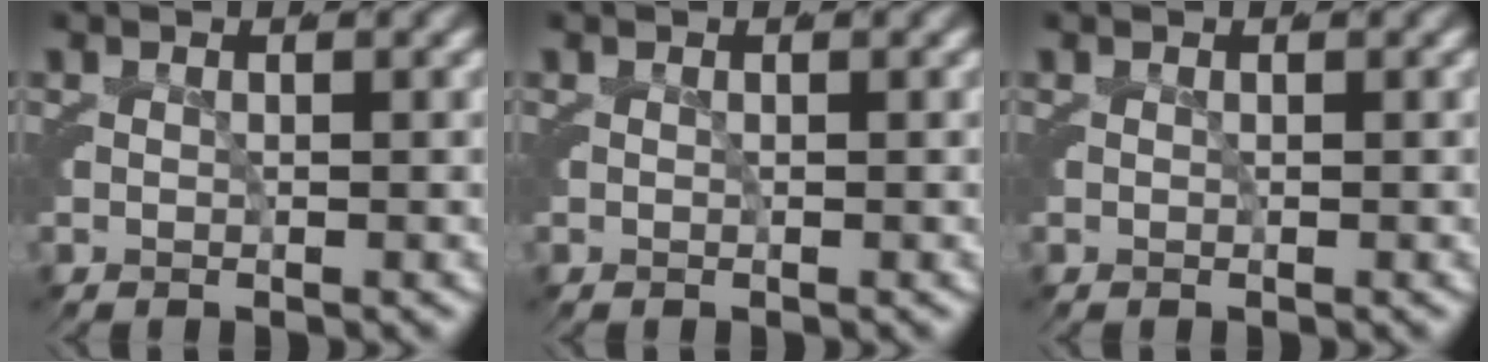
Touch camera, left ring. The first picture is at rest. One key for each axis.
{"total": 0.0}
{"total": 0.0}